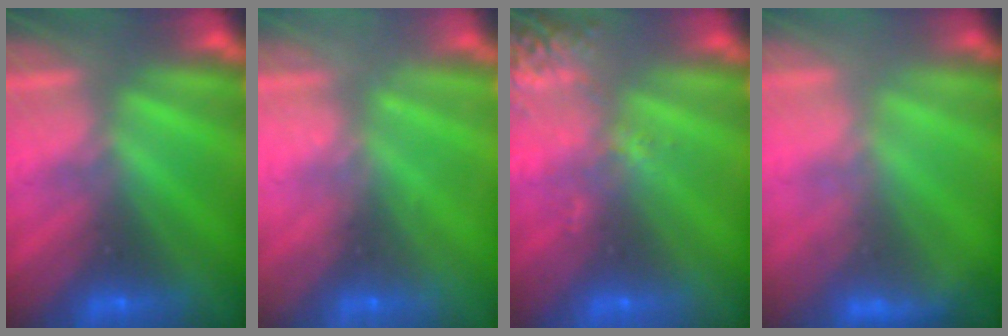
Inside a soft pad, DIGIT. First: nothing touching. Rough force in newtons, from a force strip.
{"total": 2.4}
{"total": 2.6}
{"total": 2.7}